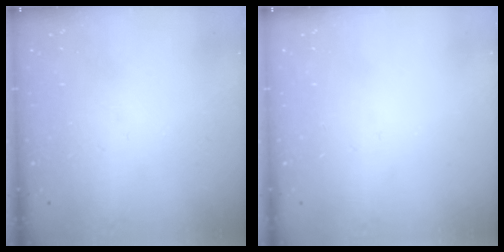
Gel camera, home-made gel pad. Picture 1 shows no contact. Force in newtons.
{"total": 0.0}